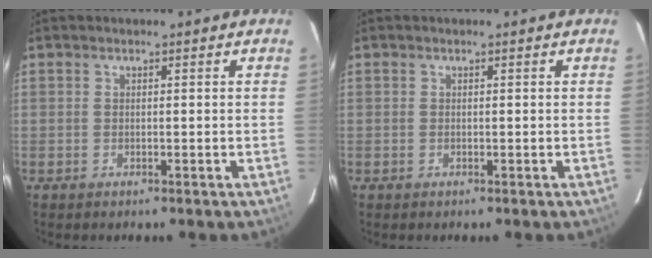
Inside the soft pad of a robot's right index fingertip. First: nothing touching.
{"total": 0.0}